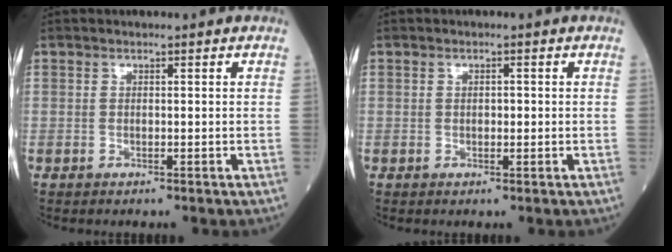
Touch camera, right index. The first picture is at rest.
{"total": 1.1, "force": [0.0, 0.6, 0.9], "torque": [-0.014, 0.002, 0.000]}